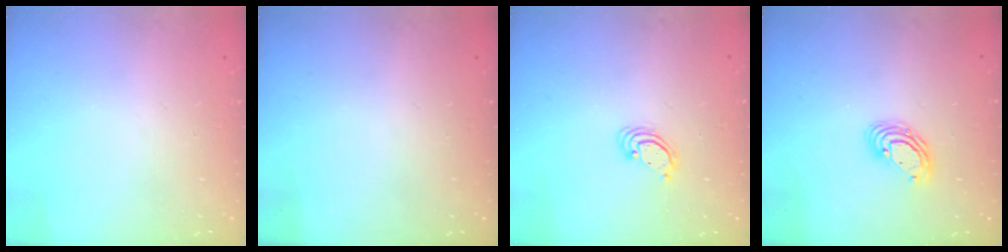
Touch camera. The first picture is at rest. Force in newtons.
{"total": 0.0}
{"total": 2.2, "press": 2.2, "slide": 0.1}
{"total": 7.0, "press": 7.0, "slide": 0.8}